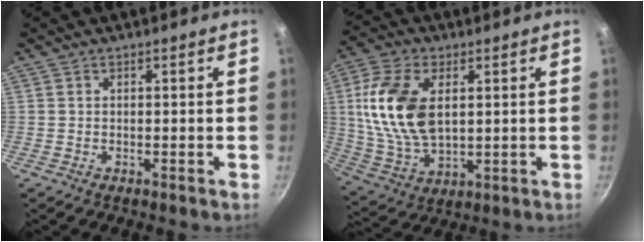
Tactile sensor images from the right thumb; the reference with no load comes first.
{"total": 16.3, "force": [3.2, 9.5, 12.9], "torque": [-0.241, -0.008, 0.068]}